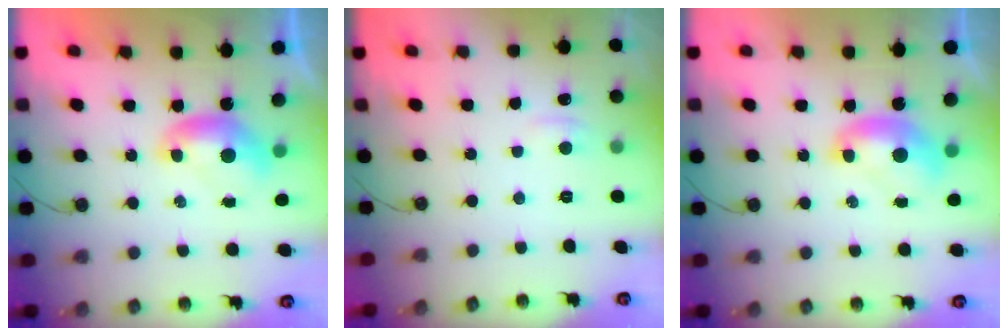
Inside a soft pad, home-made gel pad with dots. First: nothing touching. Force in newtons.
{"total": 1.2, "press": 1.0, "slide": 0.7}
{"total": 1.4, "press": 1.4, "slide": 0.1}